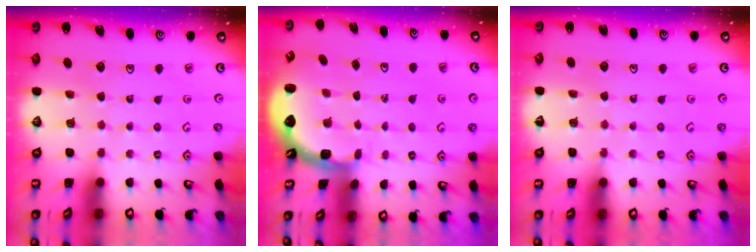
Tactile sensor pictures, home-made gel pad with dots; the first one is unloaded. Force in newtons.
{"total": 2.7, "press": 1.4, "slide": 2.3}
{"total": 3.4, "press": 3.4, "slide": 0.6}